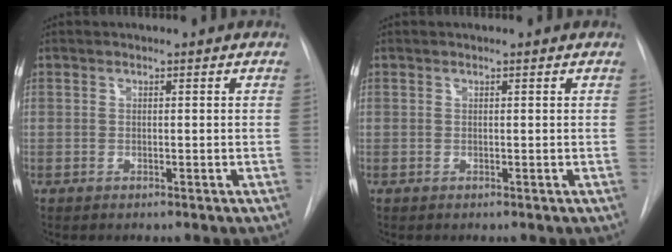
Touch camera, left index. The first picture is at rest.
{"total": 0.9, "force": [0.9, 0.0, 0.1], "torque": [-0.008, 0.005, 0.011]}